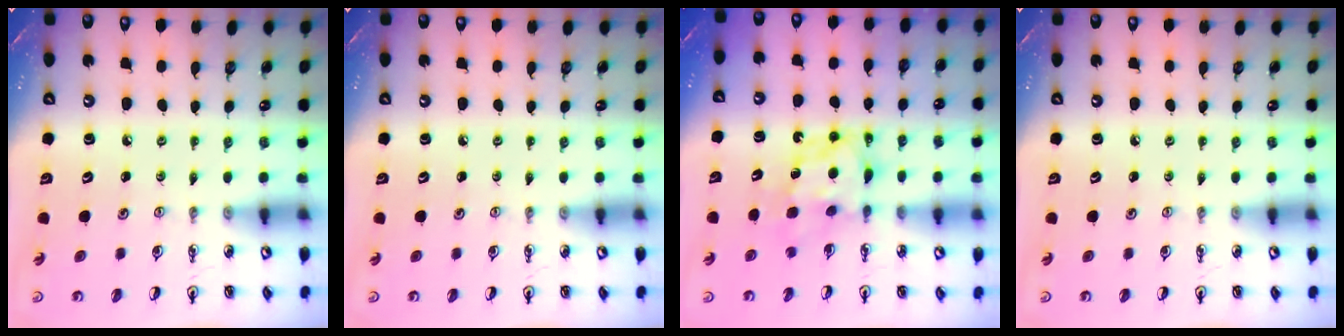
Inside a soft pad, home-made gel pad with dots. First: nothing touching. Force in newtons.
{"total": 0.0}
{"total": 7.3, "press": 7.3, "slide": 0.2}
{"total": 0.0}